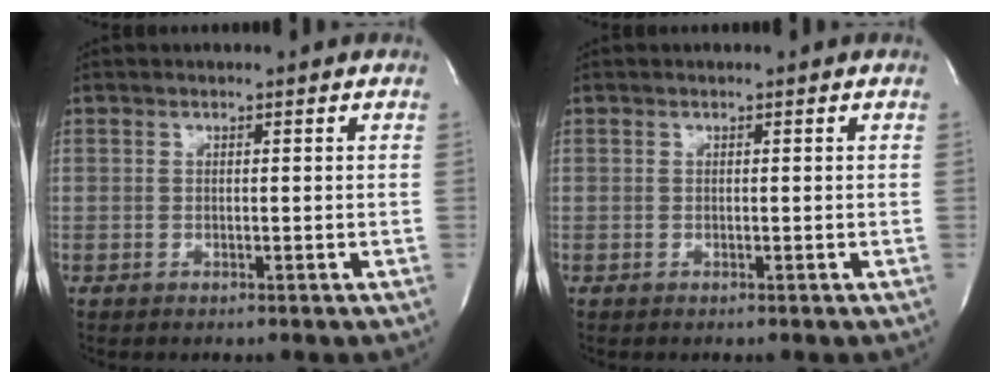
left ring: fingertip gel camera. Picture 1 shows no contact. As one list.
[{"total": 0.0}]